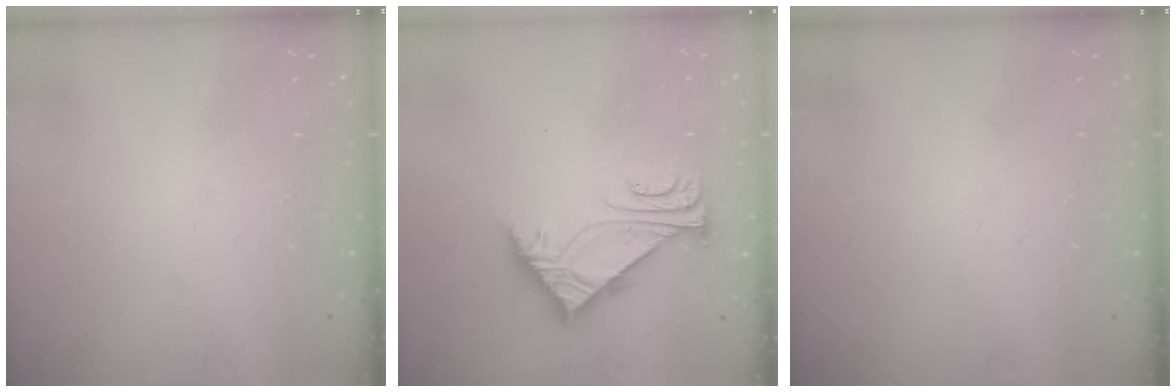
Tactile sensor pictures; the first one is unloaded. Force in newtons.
{"total": 6.0, "press": 6.0, "slide": 0.5}
{"total": 0.0}